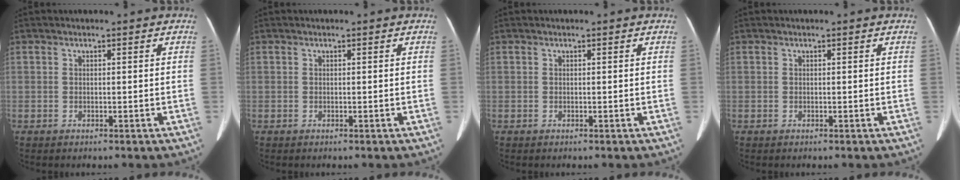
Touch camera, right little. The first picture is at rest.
{"total": 0.0}
{"total": 0.0}
{"total": 0.0}